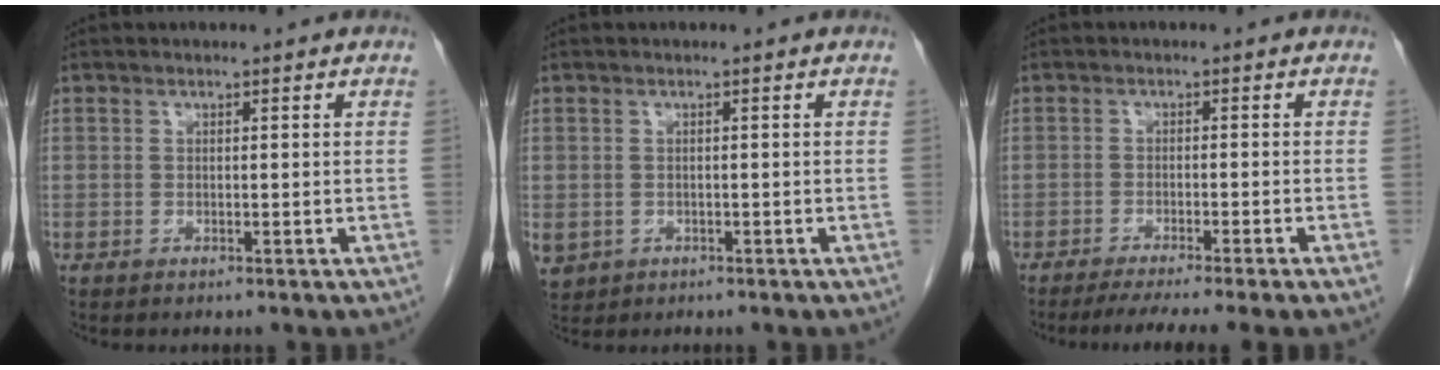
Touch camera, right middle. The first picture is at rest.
{"total": 4.1, "force": [-1.4, 3.6, 1.4], "torque": [-0.034, -0.004, -0.013]}
{"total": 8.8, "force": [-6.9, -1.0, 5.3], "torque": [-0.061, -0.019, -0.102]}